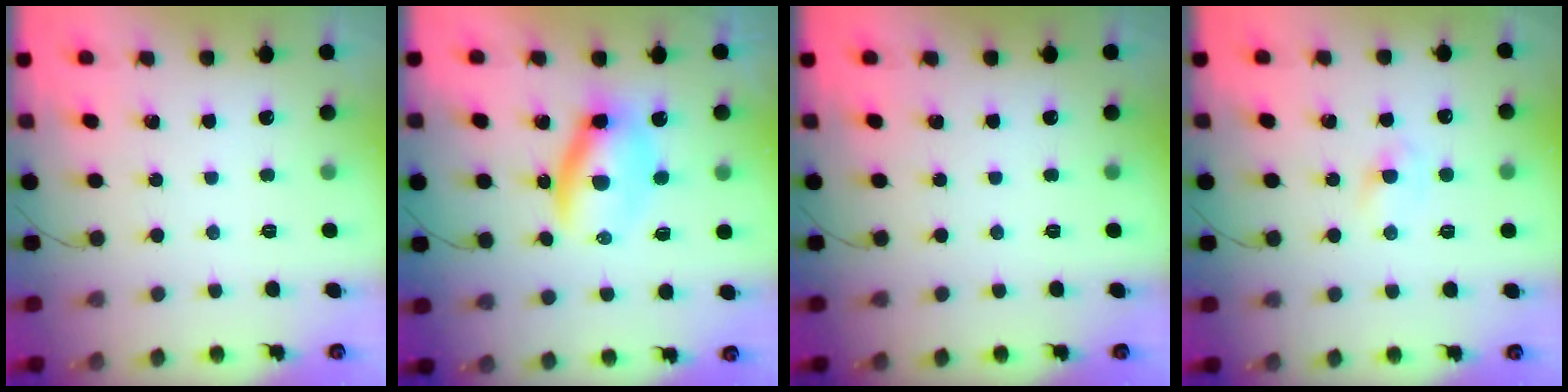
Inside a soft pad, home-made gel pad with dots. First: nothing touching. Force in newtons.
{"total": 7.2, "press": 7.1, "slide": 1.2}
{"total": 0.0}
{"total": 2.2, "press": 2.0, "slide": 0.9}